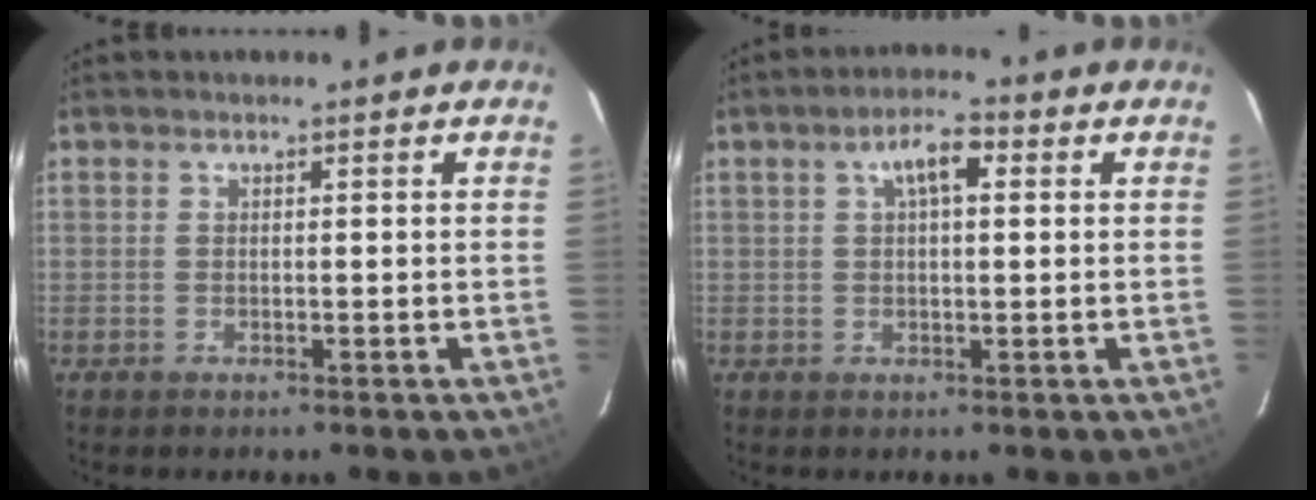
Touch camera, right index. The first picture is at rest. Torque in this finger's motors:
{"motor_torque": [0.47, 0.19, 0.16, 0.07]}